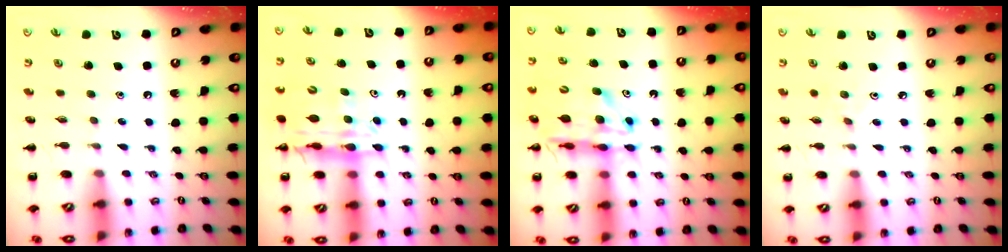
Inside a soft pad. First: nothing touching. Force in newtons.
{"total": 14.4, "press": 13.9, "slide": 3.6}
{"total": 15.0, "press": 14.4, "slide": 4.1}
{"total": 2.7, "press": 2.5, "slide": 0.9}